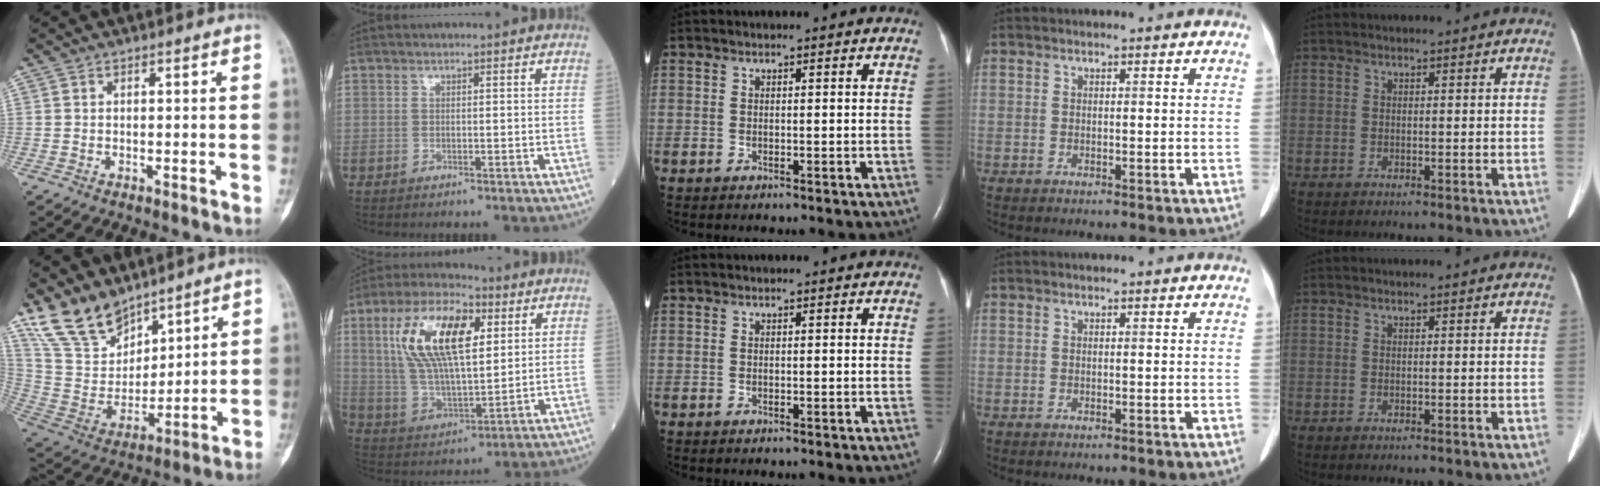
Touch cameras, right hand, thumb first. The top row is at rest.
{"thumb": {"total": 14.2, "force": [11.3, 7.1, 4.7], "torque": [-0.067, -0.061, 0.238]}, "index": {"total": 16.6, "force": [5.6, 5.9, 14.5], "torque": [-0.293, 0.018, 0.103]}}